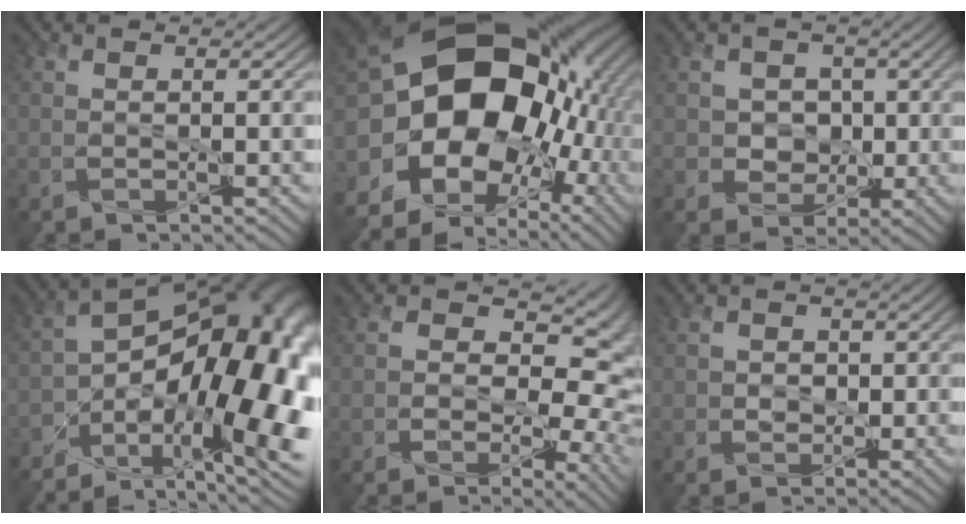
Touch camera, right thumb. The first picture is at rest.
{"total": 23.5, "force": [1.8, 17.5, 15.6], "torque": [-0.334, -0.018, 0.048]}
{"total": 5.7, "force": [0.3, 4.9, 2.9], "torque": [-0.059, 0.001, 0.002]}
{"total": 19.2, "force": [-6.4, 9.6, 15.4], "torque": [-0.205, -0.041, -0.072]}
{"total": 12.9, "force": [0.3, 9.1, 9.1], "torque": [-0.114, -0.010, 0.011]}
{"total": 2.1, "force": [-0.2, 1.9, 1.0], "torque": [-0.029, -0.002, -0.004]}